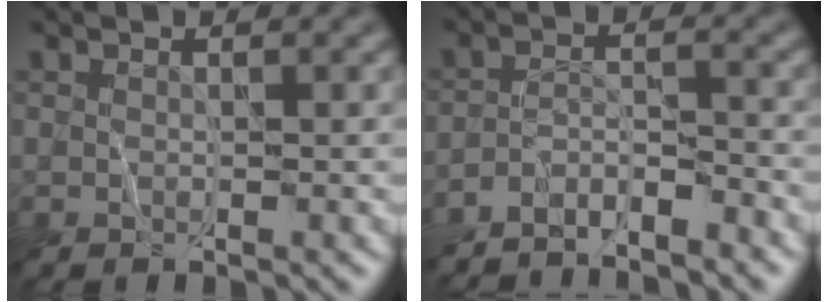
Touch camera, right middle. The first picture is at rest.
{"total": 3.9, "force": [-3.7, 0.5, 1.2], "torque": [-0.019, 0.004, -0.071]}